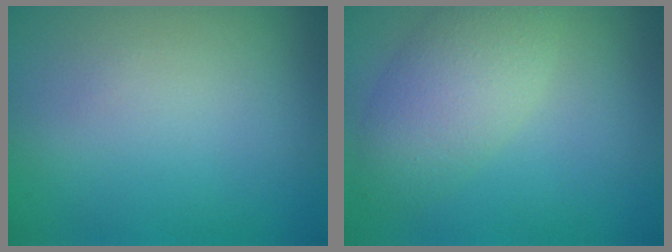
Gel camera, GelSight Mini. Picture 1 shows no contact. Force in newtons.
{"total": 4.5, "press": 4.5, "slide": 0.2}